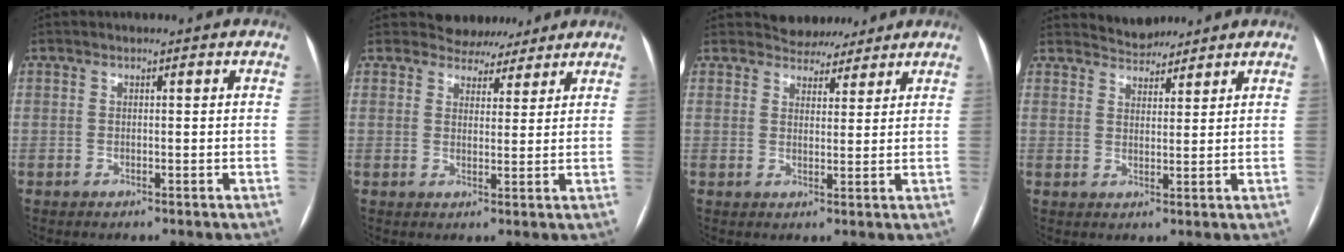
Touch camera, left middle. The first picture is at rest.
{"total": 4.9, "force": [4.3, 2.4, -0.3], "torque": [0.010, 0.002, 0.053]}
{"total": 4.3, "force": [3.9, 1.8, -0.2], "torque": [0.004, 0.003, 0.054]}
{"total": 3.6, "force": [3.4, 1.0, -0.3], "torque": [0.001, 0.010, 0.059]}